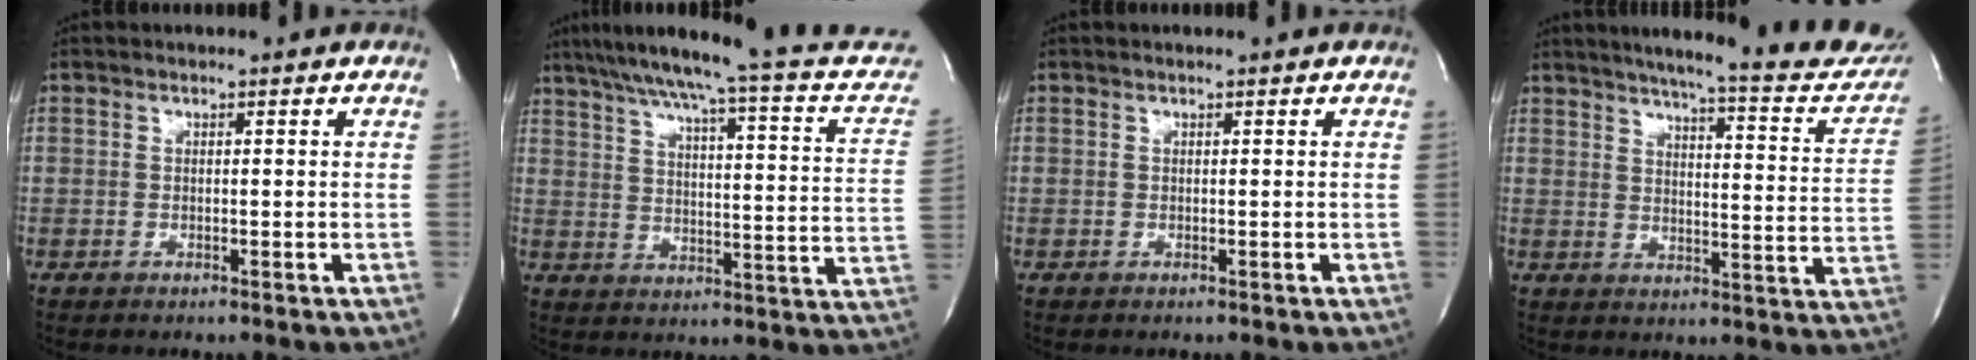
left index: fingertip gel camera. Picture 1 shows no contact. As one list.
[{"total": 23.5, "force": [20.8, 0.7, 11.0], "torque": [-0.168, -0.045, 0.258]}, {"total": 0.0}, {"total": 22.4, "force": [19.7, 2.1, 10.5], "torque": [-0.148, -0.057, 0.230]}]